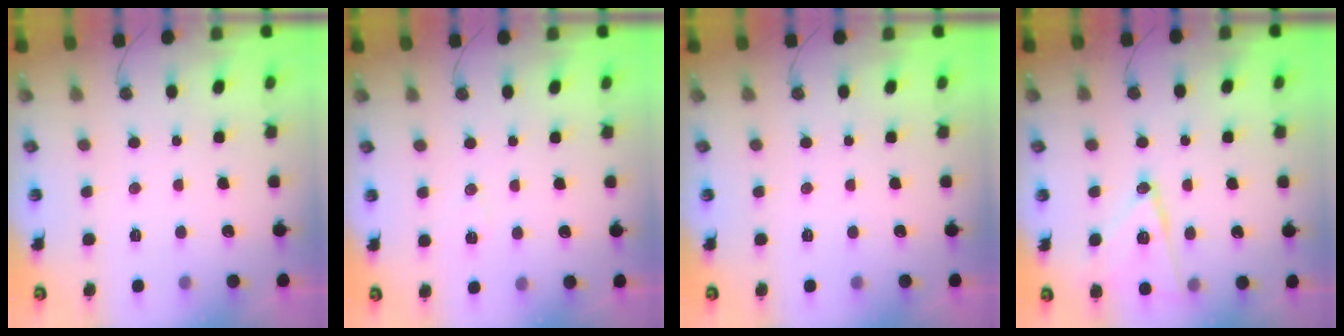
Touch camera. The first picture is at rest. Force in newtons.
{"total": 6.9, "press": 5.2, "slide": 4.5}
{"total": 0.0}
{"total": 13.3, "press": 13.3, "slide": 0.4}